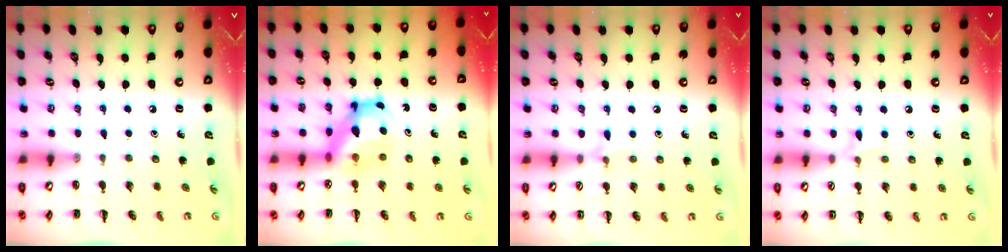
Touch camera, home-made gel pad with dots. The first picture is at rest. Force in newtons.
{"total": 6.0, "press": 5.9, "slide": 0.5}
{"total": 5.1, "press": 4.8, "slide": 1.7}
{"total": 4.9, "press": 4.5, "slide": 1.8}